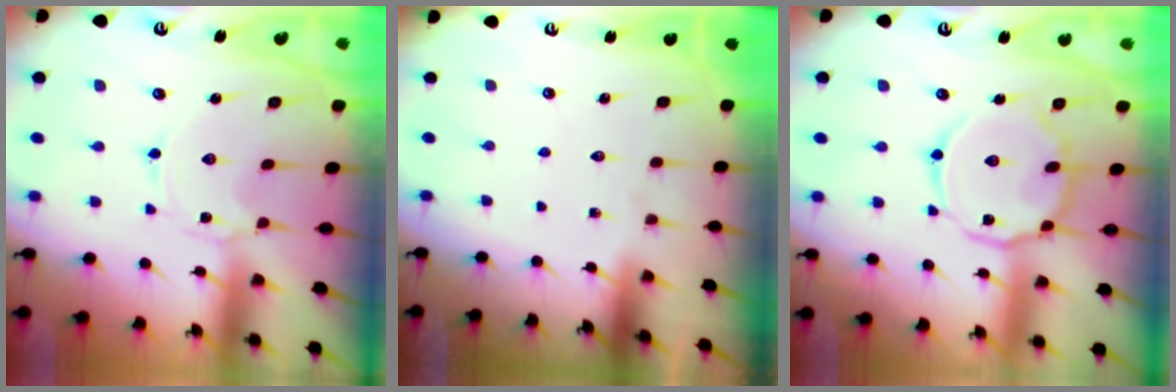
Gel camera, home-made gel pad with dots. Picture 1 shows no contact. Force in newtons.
{"total": 0.0}
{"total": 11.7, "press": 11.7, "slide": 0.7}